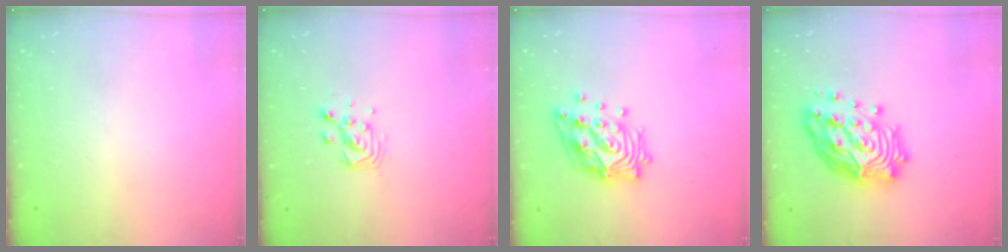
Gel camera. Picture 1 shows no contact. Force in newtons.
{"total": 5.2, "press": 5.2, "slide": 0.3}
{"total": 16.7, "press": 16.7, "slide": 1.2}
{"total": 22.7, "press": 22.6, "slide": 1.9}